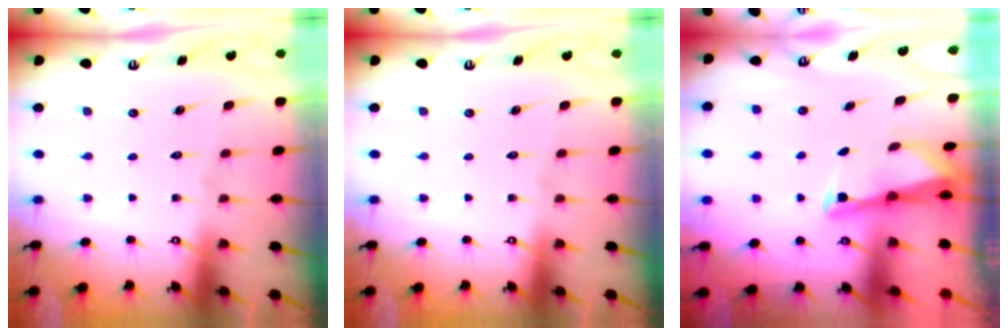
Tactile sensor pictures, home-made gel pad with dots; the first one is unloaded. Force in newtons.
{"total": 0.0}
{"total": 2.9, "press": 2.9, "slide": 0.3}